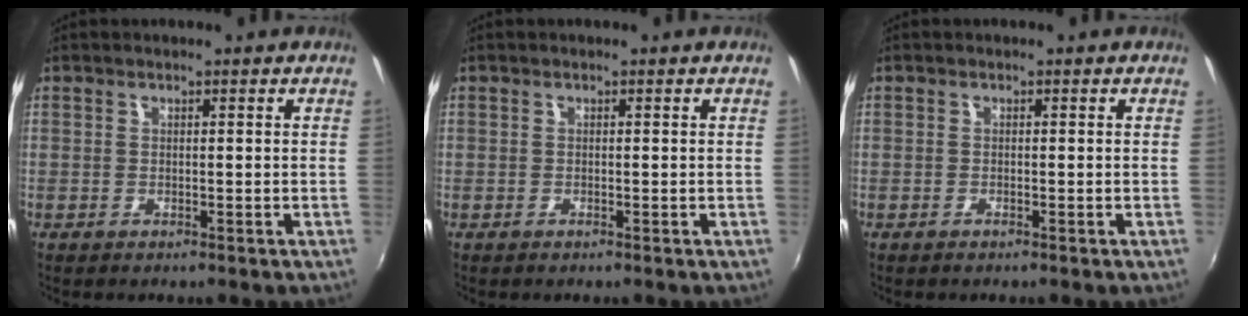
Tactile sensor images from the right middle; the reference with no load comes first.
{"total": 0.0}
{"total": 0.0}